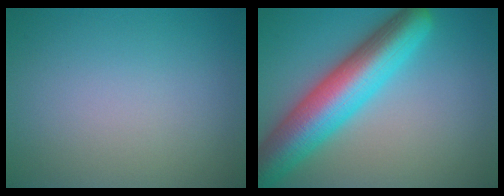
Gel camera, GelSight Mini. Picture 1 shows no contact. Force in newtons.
{"total": 9.8, "press": 9.8, "slide": 0.4}